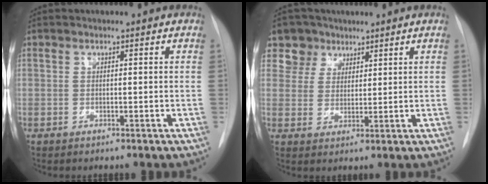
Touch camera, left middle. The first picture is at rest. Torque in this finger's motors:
{"motor_torque": [0.94, -1.04, 0.29, 0.00]}